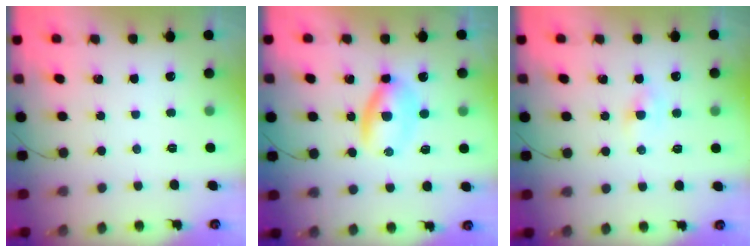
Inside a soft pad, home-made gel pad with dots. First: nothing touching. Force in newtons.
{"total": 4.5, "press": 4.4, "slide": 1.0}
{"total": 1.8, "press": 1.7, "slide": 0.7}